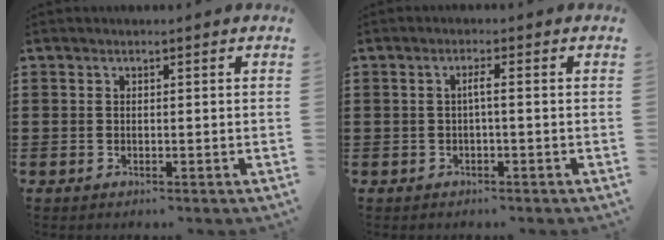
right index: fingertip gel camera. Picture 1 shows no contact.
{"total": 1.7, "force": [-0.4, -0.1, 1.6], "torque": [-0.031, -0.001, -0.011]}